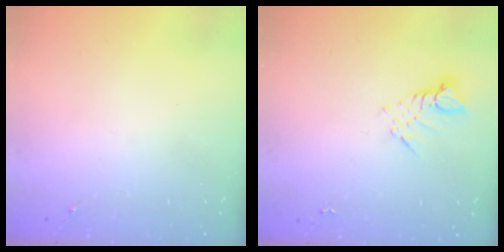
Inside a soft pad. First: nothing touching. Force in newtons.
{"total": 4.2, "press": 4.2, "slide": 0.2}